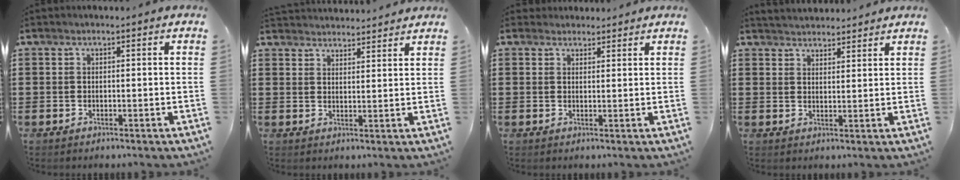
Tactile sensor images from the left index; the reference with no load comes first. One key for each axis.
{"total": 3.0, "fx": 3.0, "fy": 0.1, "fz": -0.3, "tx": -0.004, "ty": -0.012, "tz": 0.057}
{"total": 2.1, "fx": 1.9, "fy": 0.8, "fz": -0.1, "tx": -0.004, "ty": 0.004, "tz": 0.038}
{"total": 2.7, "fx": 2.7, "fy": 0.1, "fz": -0.3, "tx": -0.003, "ty": -0.006, "tz": 0.052}